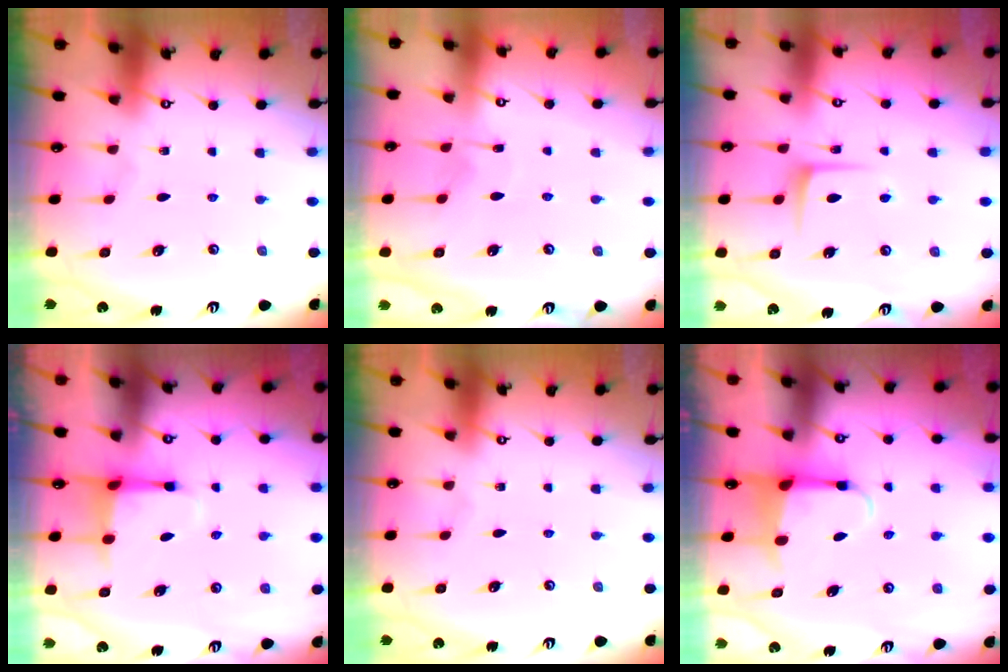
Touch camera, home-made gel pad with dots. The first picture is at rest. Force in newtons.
{"total": 4.0, "press": 4.0, "slide": 0.4}
{"total": 6.6, "press": 6.6, "slide": 0.6}
{"total": 3.9, "press": 3.7, "slide": 1.4}
{"total": 0.0}
{"total": 4.0, "press": 3.8, "slide": 1.0}